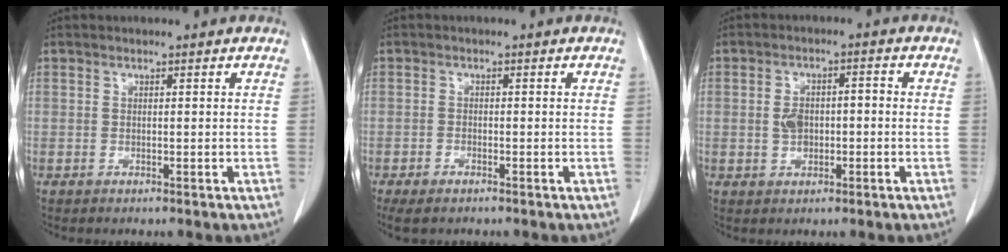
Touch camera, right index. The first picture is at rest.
{"total": 3.3, "force": [-2.5, 1.0, 1.9], "torque": [-0.034, -0.008, -0.038]}
{"total": 4.0, "force": [-0.3, 2.5, 3.0], "torque": [-0.058, 0.018, -0.001]}